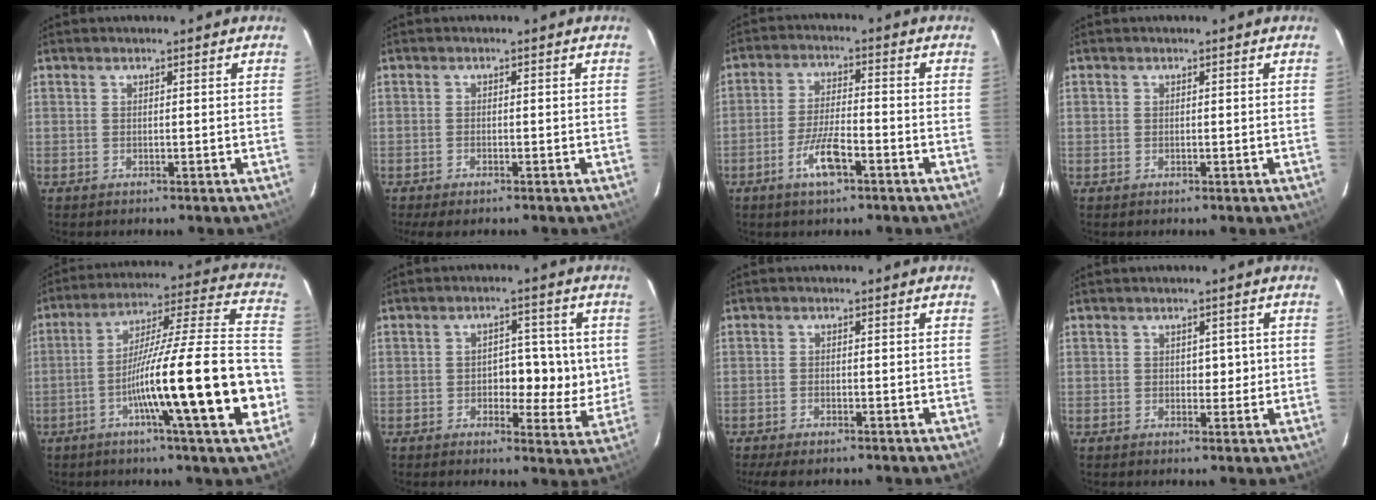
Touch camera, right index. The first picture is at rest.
{"total": 3.0, "force": [-2.0, 1.1, 1.9], "torque": [-0.041, -0.006, -0.030]}
{"total": 6.9, "force": [-3.6, 1.6, 5.7], "torque": [-0.114, -0.001, -0.065]}
{"total": 0.5, "force": [0.0, 0.5, 0.2], "torque": [-0.006, 0.001, -0.001]}
{"total": 23.1, "force": [-7.2, 0.2, 22.0], "torque": [-0.307, -0.002, -0.119]}
{"total": 8.1, "force": [-0.1, 4.3, 6.8], "torque": [-0.077, 0.015, 0.005]}
{"total": 5.0, "force": [-3.7, 1.8, 2.9], "torque": [-0.054, -0.008, -0.058]}
{"total": 2.6, "force": [0.2, 1.6, 1.9], "torque": [-0.024, 0.006, 0.005]}